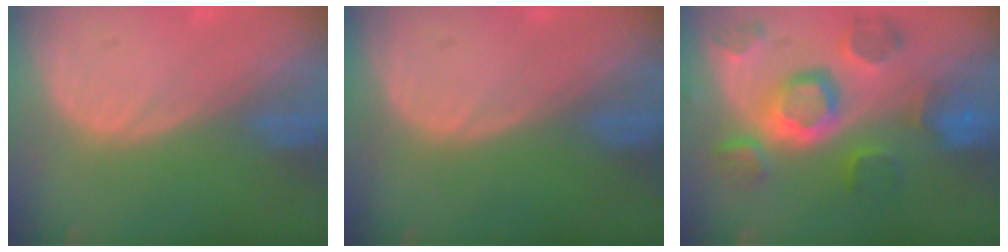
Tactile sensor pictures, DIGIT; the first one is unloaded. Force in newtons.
{"total": 0.0}
{"total": 11.3, "press": 10.0, "slide": 5.3}